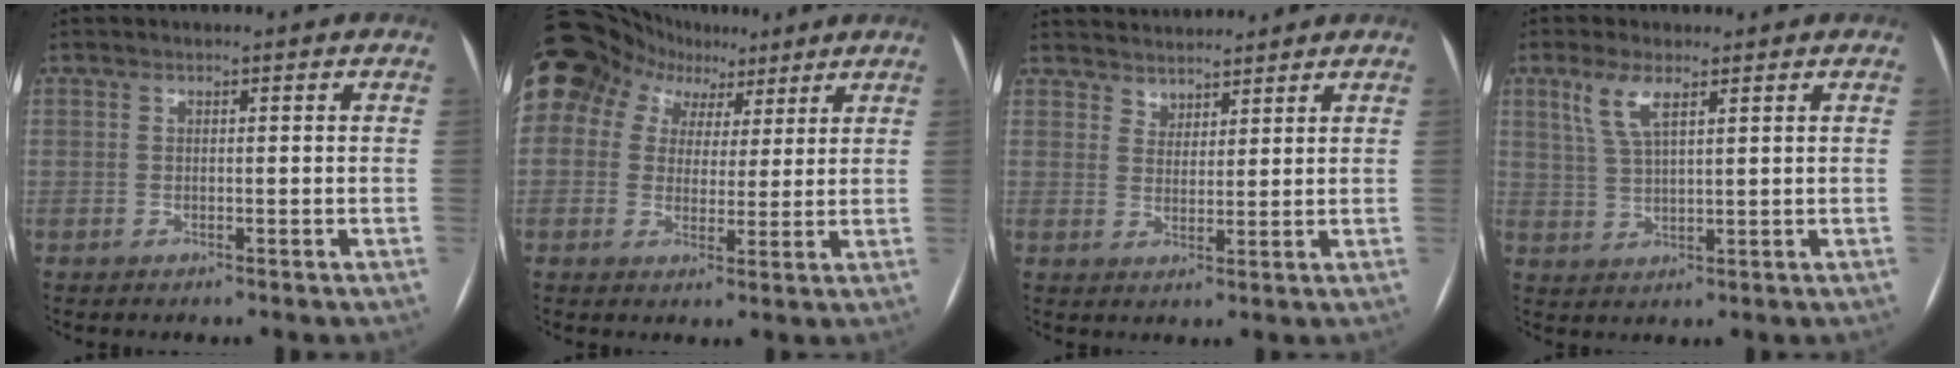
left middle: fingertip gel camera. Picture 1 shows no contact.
{"total": 20.1, "force": [10.9, 15.0, 7.8], "torque": [-0.214, 0.094, 0.196]}
{"total": 6.5, "force": [6.1, 2.1, 0.6], "torque": [-0.006, 0.021, 0.098]}
{"total": 4.9, "force": [2.8, 1.1, 3.8], "torque": [-0.089, 0.008, 0.061]}